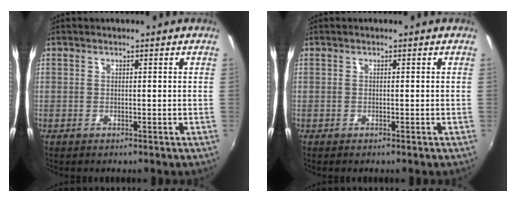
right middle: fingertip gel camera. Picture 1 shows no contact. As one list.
[{"total": 0.0}]